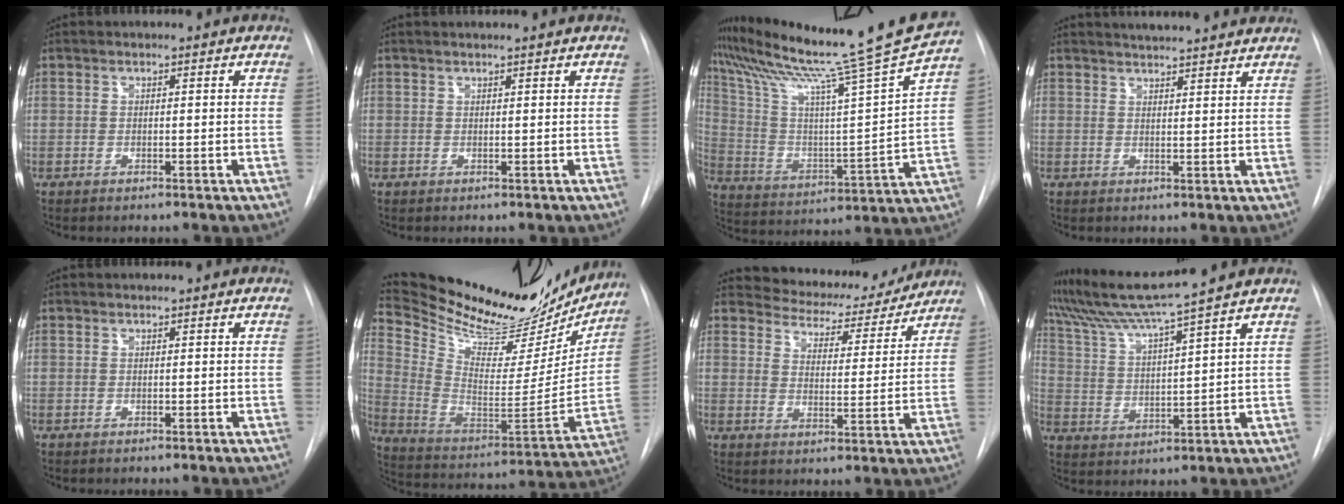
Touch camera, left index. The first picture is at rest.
{"total": 2.0, "force": [1.8, -0.4, 0.8], "torque": [-0.010, 0.011, 0.027]}
{"total": 22.0, "force": [19.6, -3.5, 9.3], "torque": [-0.175, -0.078, 0.297]}
{"total": 9.2, "force": [8.7, 0.4, 3.0], "torque": [-0.046, 0.012, 0.103]}
{"total": 0.0}
{"total": 29.4, "force": [25.7, 8.2, 11.8], "torque": [-0.202, -0.049, 0.368]}
{"total": 11.8, "force": [11.3, 3.1, 1.5], "torque": [-0.012, -0.016, 0.146]}
{"total": 9.9, "force": [8.6, -2.8, 4.0], "torque": [-0.079, -0.005, 0.163]}